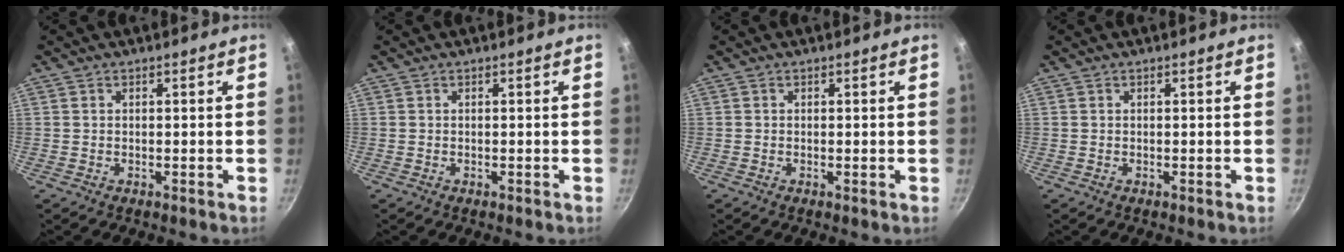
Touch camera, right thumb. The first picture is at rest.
{"total": 0.0}
{"total": 0.0}
{"total": 0.0}